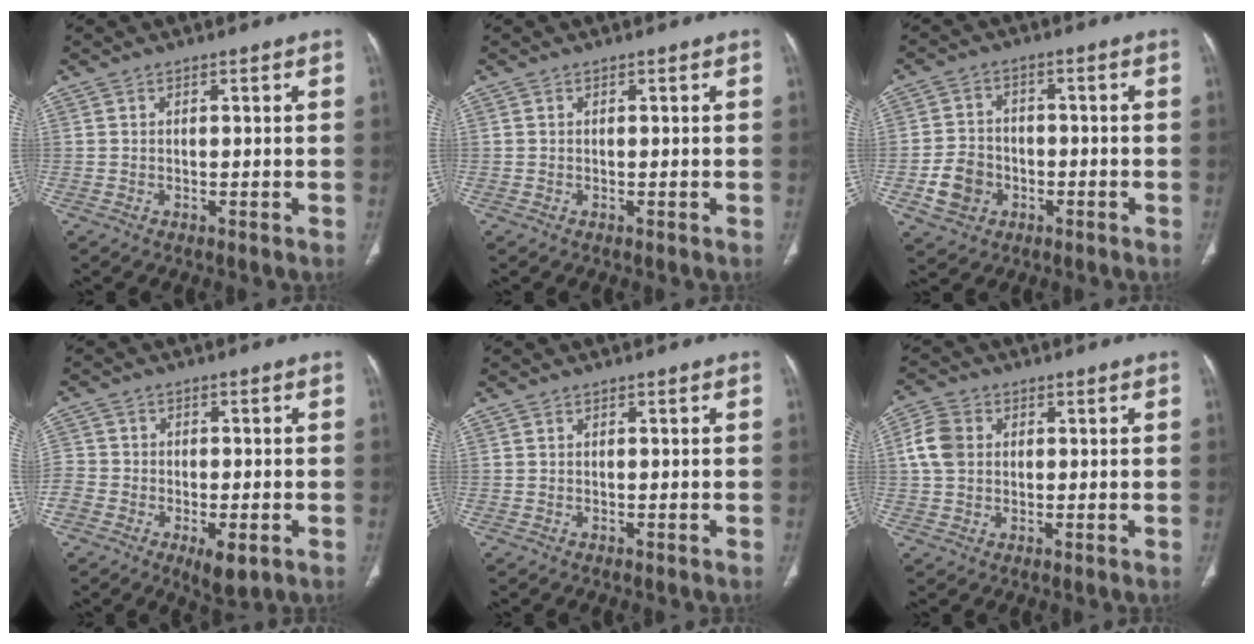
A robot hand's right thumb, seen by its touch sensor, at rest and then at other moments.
{"total": 0.0}
{"total": 7.2, "force": [-2.6, 5.9, 3.1], "torque": [-0.040, 0.020, -0.042]}
{"total": 10.0, "force": [-4.5, 6.4, 6.3], "torque": [-0.099, 0.008, -0.080]}
{"total": 0.0}
{"total": 6.2, "force": [0.9, 5.0, 3.6], "torque": [-0.072, 0.009, 0.014]}